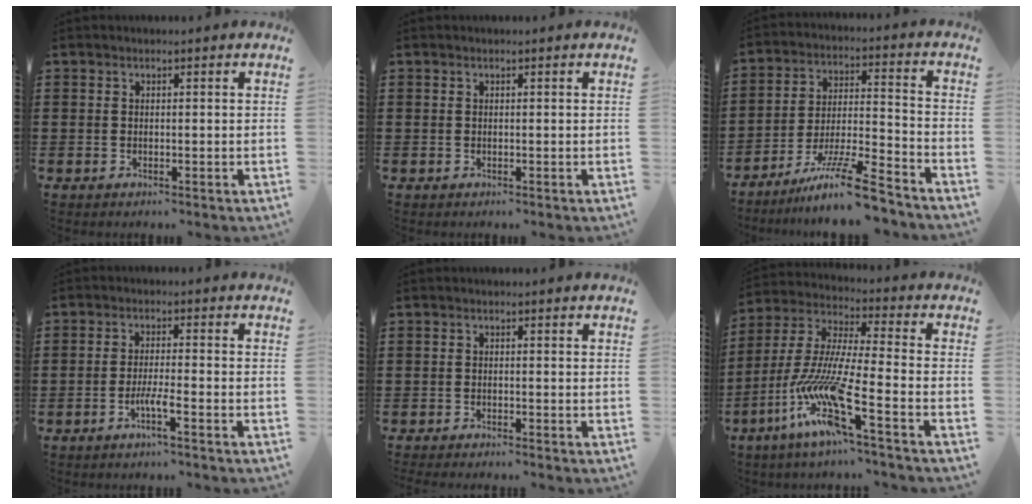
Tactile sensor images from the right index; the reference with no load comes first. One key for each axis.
{"total": 0.0}
{"total": 11.5, "fx": -9.2, "fy": 0.8, "fz": 6.7, "tx": -0.111, "ty": 0.021, "tz": -0.174}
{"total": 3.7, "fx": -2.1, "fy": -0.1, "fz": 3.0, "tx": -0.058, "ty": -0.005, "tz": -0.040}
{"total": 0.8, "fx": -0.7, "fy": -0.2, "fz": 0.2, "tx": -0.005, "ty": -0.003, "tz": -0.014}
{"total": 13.3, "fx": -8.4, "fy": 1.4, "fz": 10.3, "tx": -0.233, "ty": -0.020, "tz": -0.173}